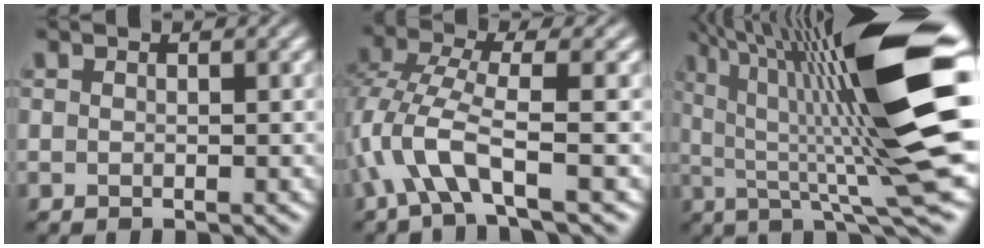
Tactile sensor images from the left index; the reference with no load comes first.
{"total": 5.0, "force": [-2.0, 1.2, 4.4], "torque": [-0.101, 0.008, -0.047]}
{"total": 16.5, "force": [3.8, 2.7, 15.8], "torque": [-0.239, 0.012, 0.066]}